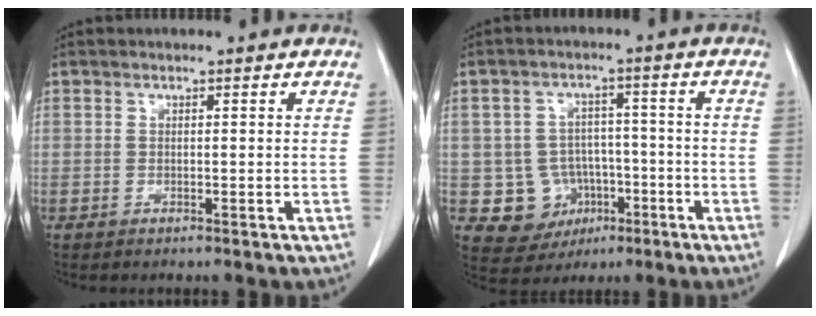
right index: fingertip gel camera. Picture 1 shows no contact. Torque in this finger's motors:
{"motor_torque": [0.02, -0.04, -0.23, -0.09]}